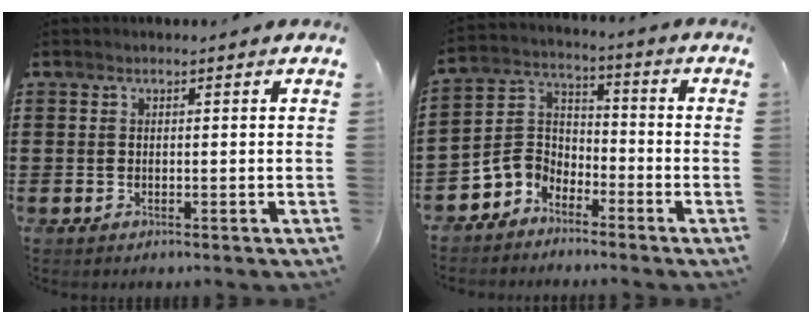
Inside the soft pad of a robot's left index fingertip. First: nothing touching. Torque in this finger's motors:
{"motor_torque": [0.26, 0.26, 0.16, 0.07]}